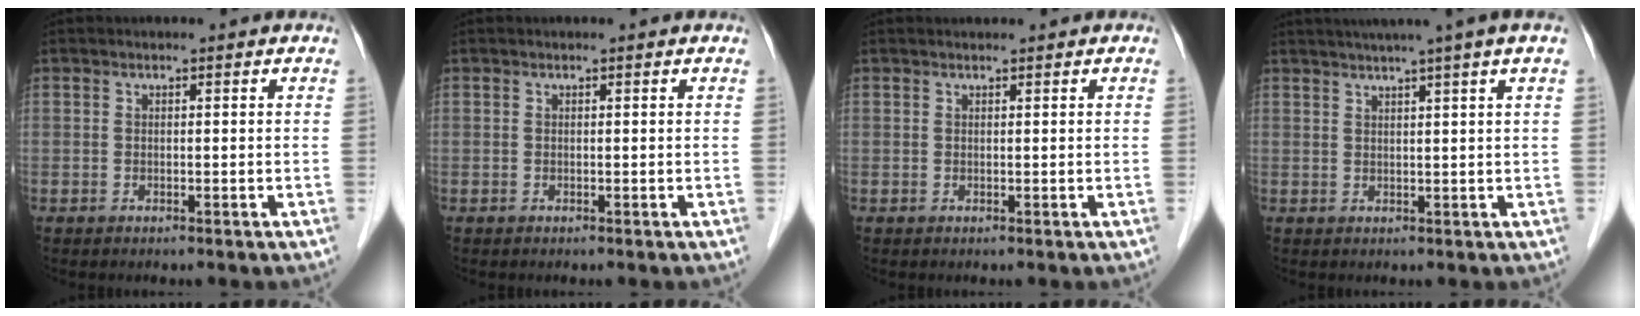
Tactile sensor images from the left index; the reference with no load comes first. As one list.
[{"total": 0.0}, {"total": 0.8, "force": [0.8, 0.2, 0.3], "torque": [-0.010, 0.011, 0.013]}, {"total": 8.0, "force": [5.8, -1.7, 5.2], "torque": [-0.072, 0.024, 0.071]}]